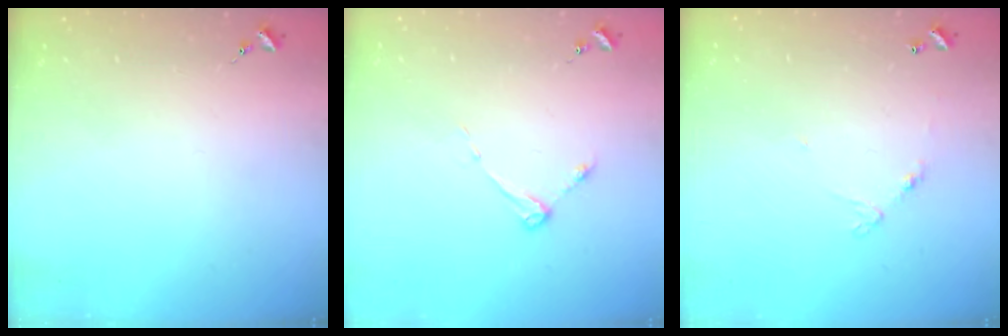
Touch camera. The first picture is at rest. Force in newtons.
{"total": 3.7, "press": 3.7, "slide": 0.5}
{"total": 4.6, "press": 4.6, "slide": 0.3}